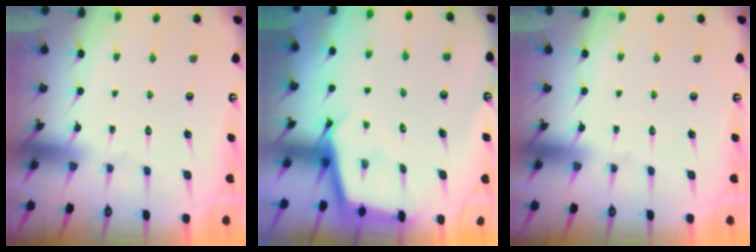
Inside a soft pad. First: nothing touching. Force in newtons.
{"total": 3.8, "press": 3.8, "slide": 0.1}
{"total": 0.0}